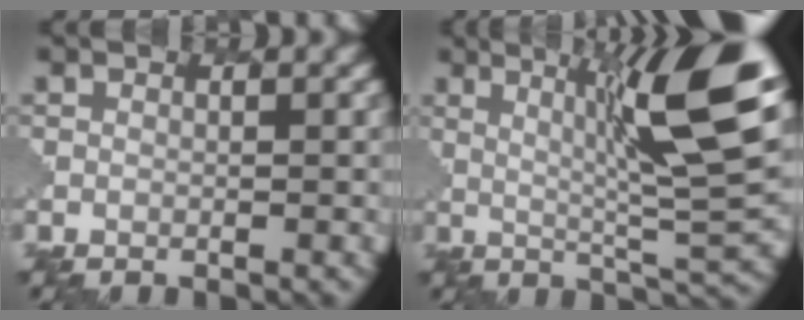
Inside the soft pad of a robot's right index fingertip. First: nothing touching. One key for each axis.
{"total": 11.3, "fx": 3.8, "fy": 1.8, "fz": 10.5, "tx": -0.148, "ty": 0.008, "tz": 0.056}